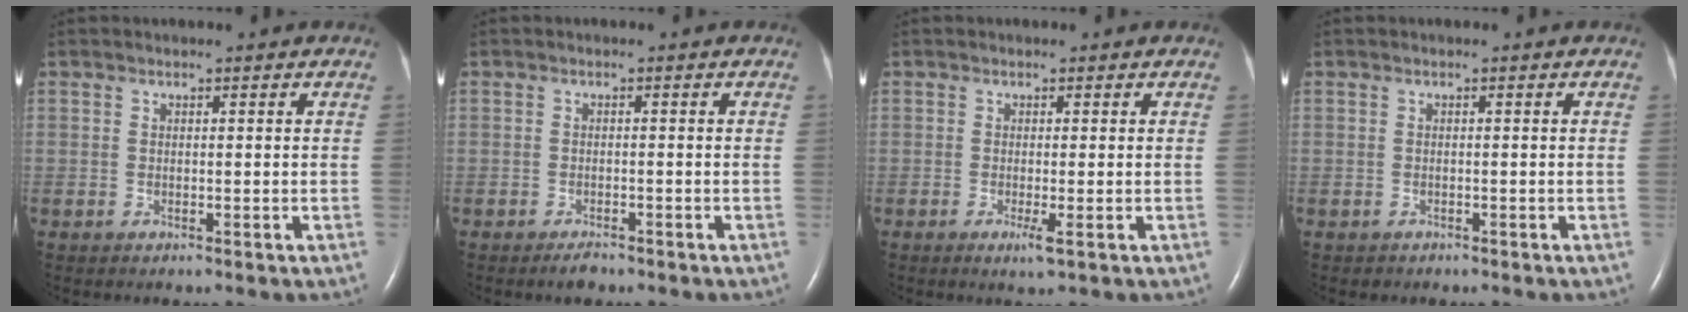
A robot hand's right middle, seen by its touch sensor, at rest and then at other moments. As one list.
[{"total": 1.6, "force": [-1.3, 0.5, 0.8], "torque": [-0.019, -0.002, -0.018]}, {"total": 1.8, "force": [-0.7, -0.1, 1.6], "torque": [-0.028, -0.006, -0.011]}, {"total": 0.5, "force": [-0.4, 0.4, 0.0], "torque": [-0.010, 0.001, -0.007]}]